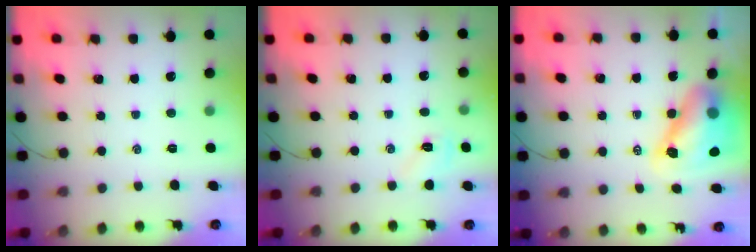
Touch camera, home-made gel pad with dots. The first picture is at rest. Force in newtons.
{"total": 4.7, "press": 4.5, "slide": 1.2}
{"total": 11.3, "press": 10.9, "slide": 2.7}